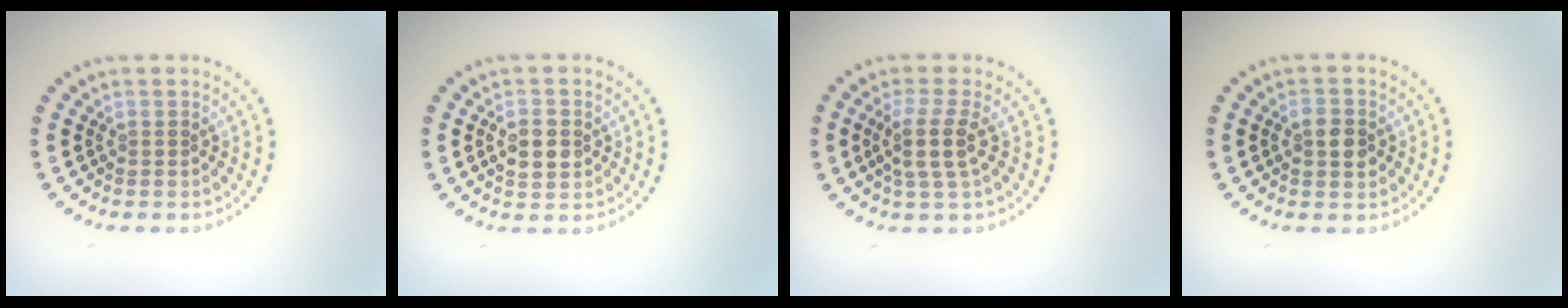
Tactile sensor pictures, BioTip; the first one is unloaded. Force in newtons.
{"total": 2.5, "press": 2.5, "slide": 0.2}
{"total": 2.8, "press": 2.2, "slide": 1.8}
{"total": 2.5, "press": 2.5, "slide": 0.2}